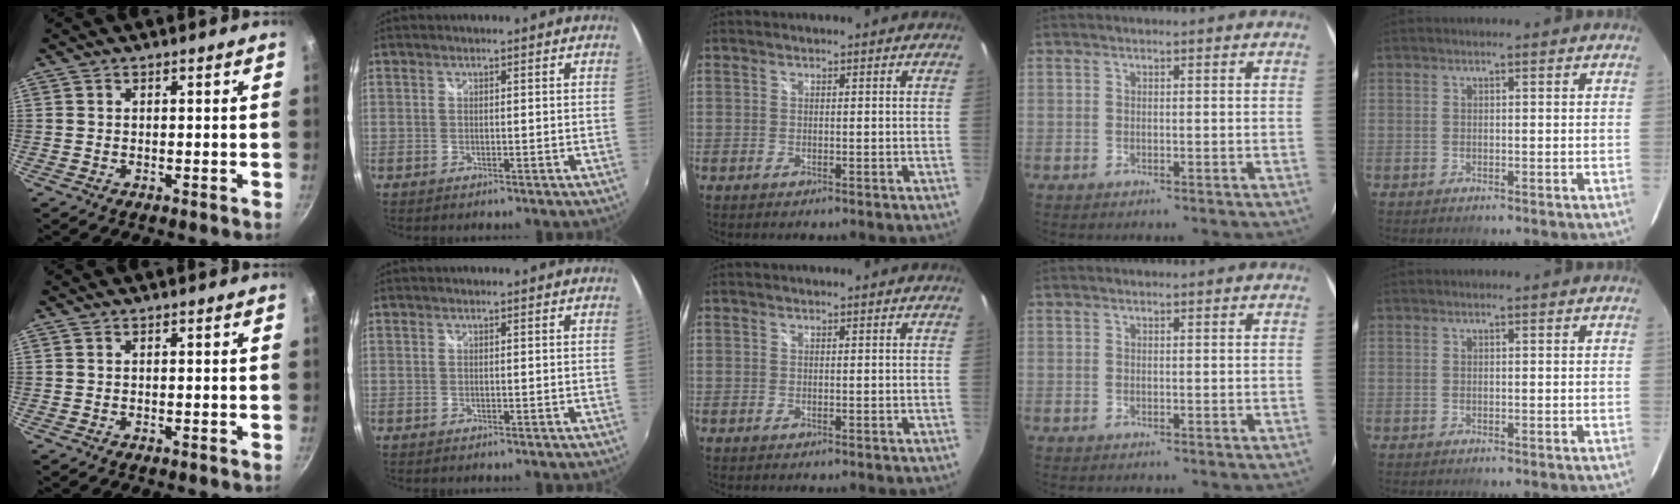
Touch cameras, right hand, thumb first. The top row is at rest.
{}